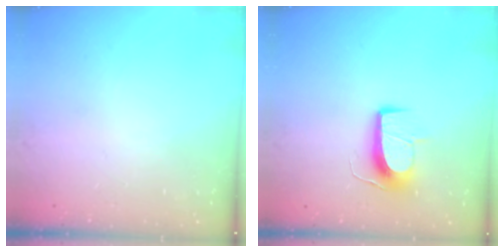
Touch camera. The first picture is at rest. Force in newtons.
{"total": 10.1, "press": 10.1, "slide": 0.2}